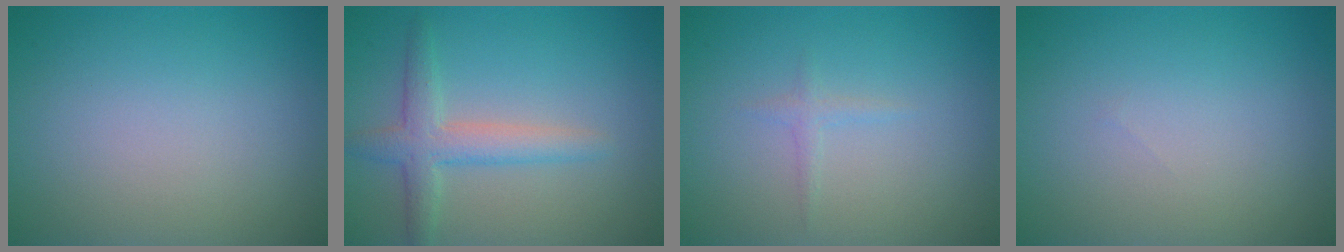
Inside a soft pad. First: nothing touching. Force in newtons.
{"total": 3.3, "press": 3.3, "slide": 0.0}
{"total": 0.8, "press": 0.8, "slide": 0.1}
{"total": 0.0}